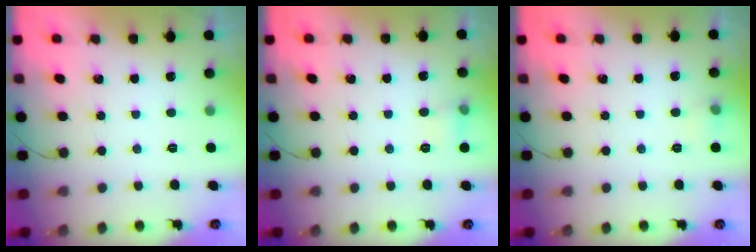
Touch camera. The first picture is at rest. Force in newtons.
{"total": 5.4, "press": 5.3, "slide": 1.0}
{"total": 5.4, "press": 5.1, "slide": 1.6}